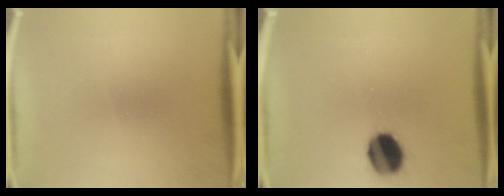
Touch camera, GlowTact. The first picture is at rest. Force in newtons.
{"total": 11.0}